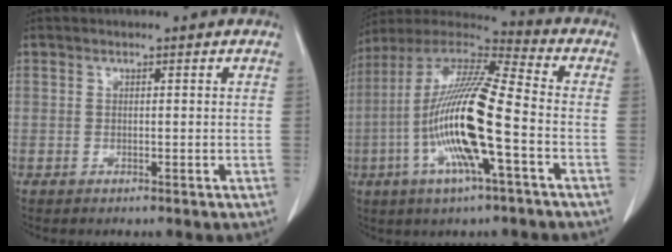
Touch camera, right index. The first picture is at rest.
{"total": 19.2, "force": [-4.5, 2.3, 18.6], "torque": [-0.378, -0.006, -0.086]}